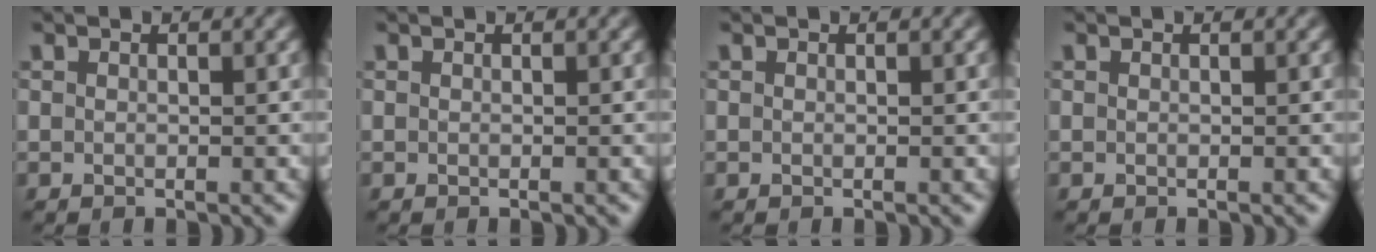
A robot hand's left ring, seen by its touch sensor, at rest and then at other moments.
{"total": 0.0}
{"total": 0.0}
{"total": 0.0}